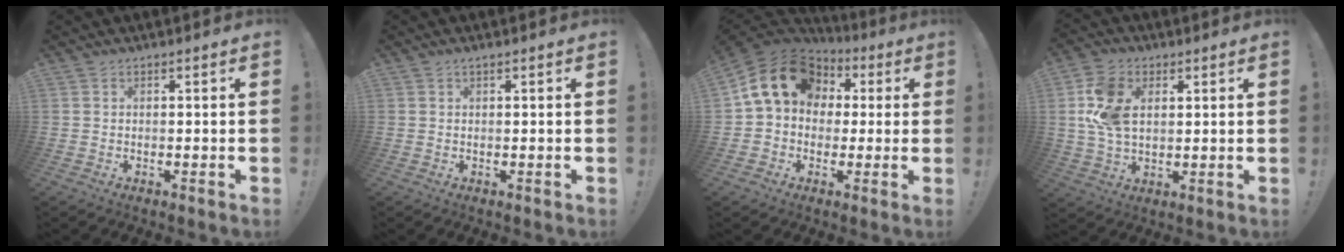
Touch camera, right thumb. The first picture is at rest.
{"total": 0.5, "force": [0.4, 0.0, 0.4], "torque": [-0.007, 0.001, 0.006]}
{"total": 17.1, "force": [5.1, 12.9, 9.9], "torque": [-0.162, -0.009, 0.095]}
{"total": 12.8, "force": [3.1, 8.8, 8.7], "torque": [-0.168, 0.000, 0.060]}